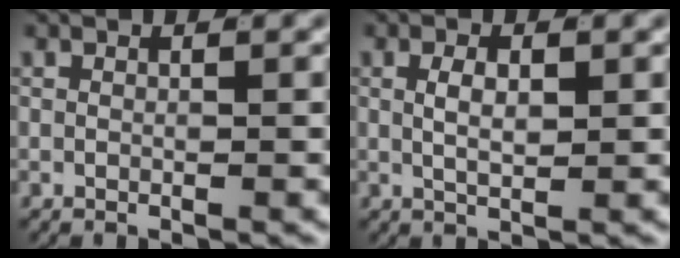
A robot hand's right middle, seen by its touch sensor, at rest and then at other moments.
{"total": 2.4, "force": [0.3, 0.9, 2.2], "torque": [-0.032, -0.003, 0.009]}